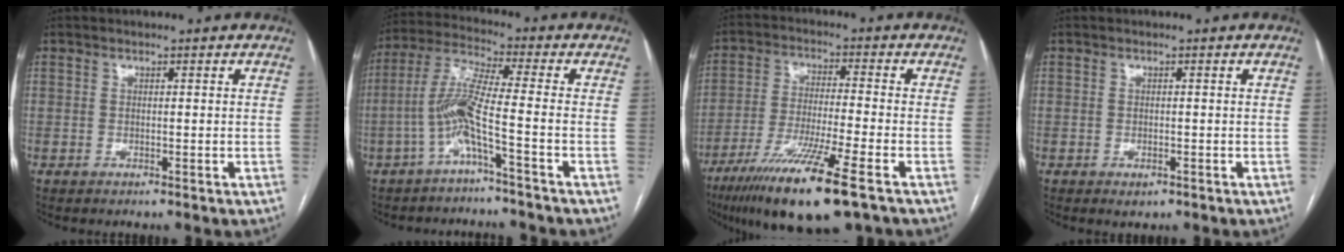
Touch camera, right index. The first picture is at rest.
{"total": 7.6, "force": [-2.9, -1.0, 6.9], "torque": [-0.150, 0.016, -0.062]}
{"total": 14.7, "force": [-8.8, 0.2, 11.8], "torque": [-0.229, -0.041, -0.154]}
{"total": 1.3, "force": [-0.7, 0.7, 0.9], "torque": [-0.014, -0.001, -0.001]}